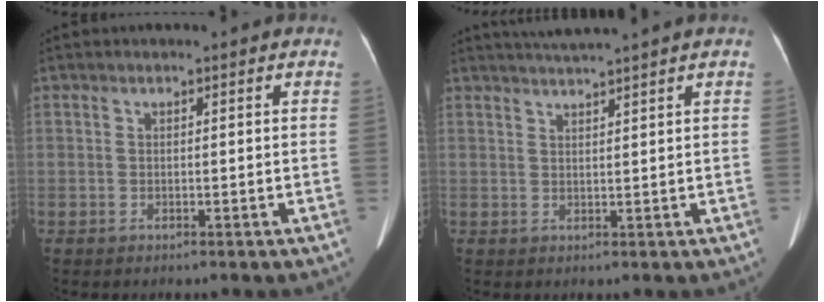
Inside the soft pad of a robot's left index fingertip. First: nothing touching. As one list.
[{"total": 4.2, "force": [3.6, -1.5, 1.6], "torque": [-0.024, 0.010, 0.065]}]